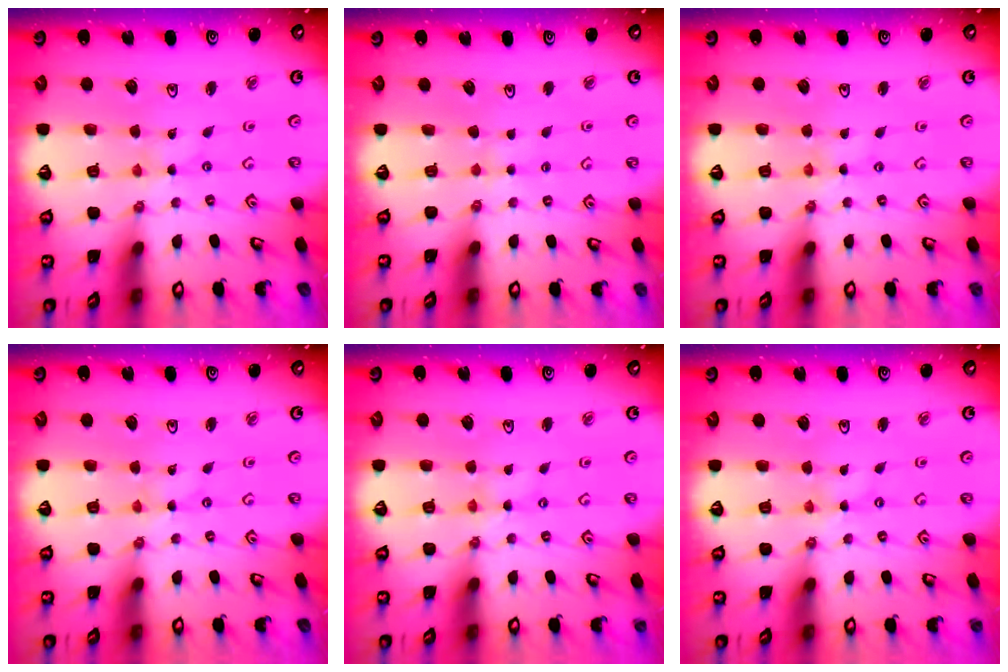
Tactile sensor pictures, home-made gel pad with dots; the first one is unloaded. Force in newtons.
{"total": 3.3, "press": 3.3, "slide": 0.4}
{"total": 0.0}
{"total": 0.0}
{"total": 1.1, "press": 1.1, "slide": 0.2}
{"total": 0.0}